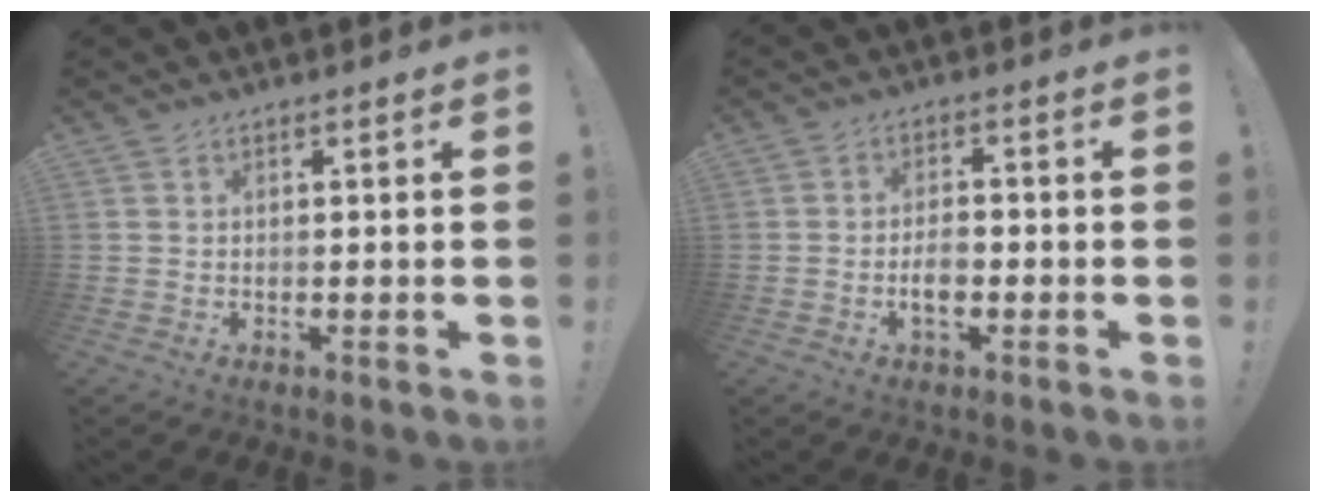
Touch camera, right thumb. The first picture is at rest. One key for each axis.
{"total": 4.9, "fx": -1.8, "fy": 2.4, "fz": 3.9, "tx": -0.070, "ty": 0.003, "tz": -0.034}